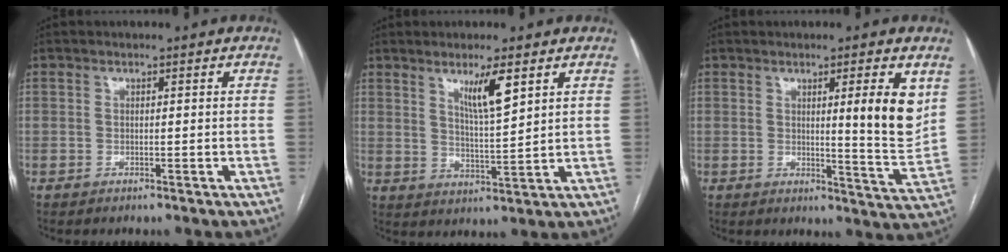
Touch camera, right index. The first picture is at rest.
{"total": 6.0, "force": [3.3, 0.2, 5.0], "torque": [-0.089, -0.013, 0.062]}
{"total": 7.9, "force": [2.8, 0.3, 7.4], "torque": [-0.093, -0.021, 0.034]}